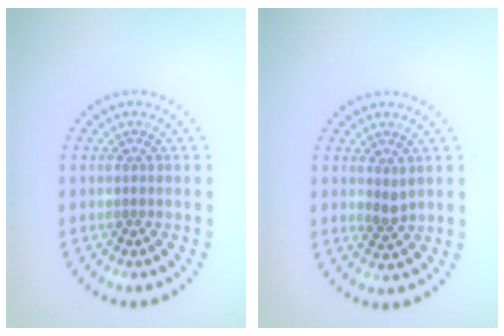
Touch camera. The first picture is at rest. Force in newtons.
{"total": 1.2, "press": 0.9, "slide": 0.7}